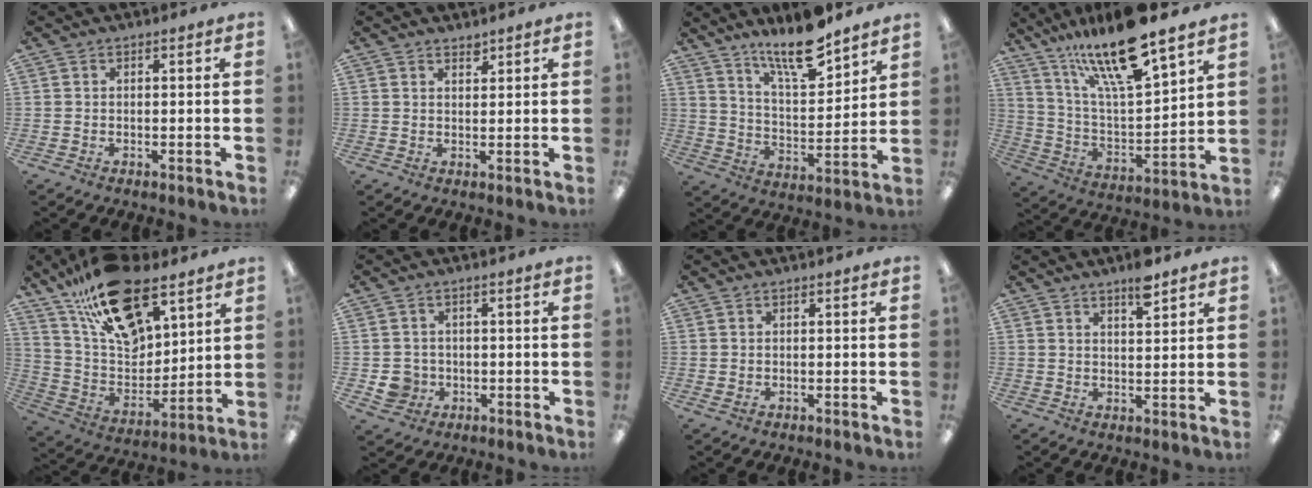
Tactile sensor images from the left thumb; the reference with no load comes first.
{"total": 1.6, "force": [1.6, 0.3, 0.1], "torque": [0.005, -0.008, 0.028]}
{"total": 14.2, "force": [11.5, 3.1, 7.6], "torque": [-0.131, -0.073, 0.197]}
{"total": 20.3, "force": [15.5, 4.5, 12.3], "torque": [-0.222, -0.097, 0.260]}
{"total": 22.3, "force": [14.8, 10.7, 12.9], "torque": [-0.227, -0.075, 0.266]}
{"total": 4.4, "force": [-0.8, 4.2, 1.0], "torque": [-0.021, 0.006, -0.013]}
{"total": 0.8, "force": [0.3, 0.4, 0.6], "torque": [-0.003, -0.001, 0.003]}
{"total": 5.5, "force": [4.3, 1.3, 3.2], "torque": [-0.041, -0.026, 0.069]}